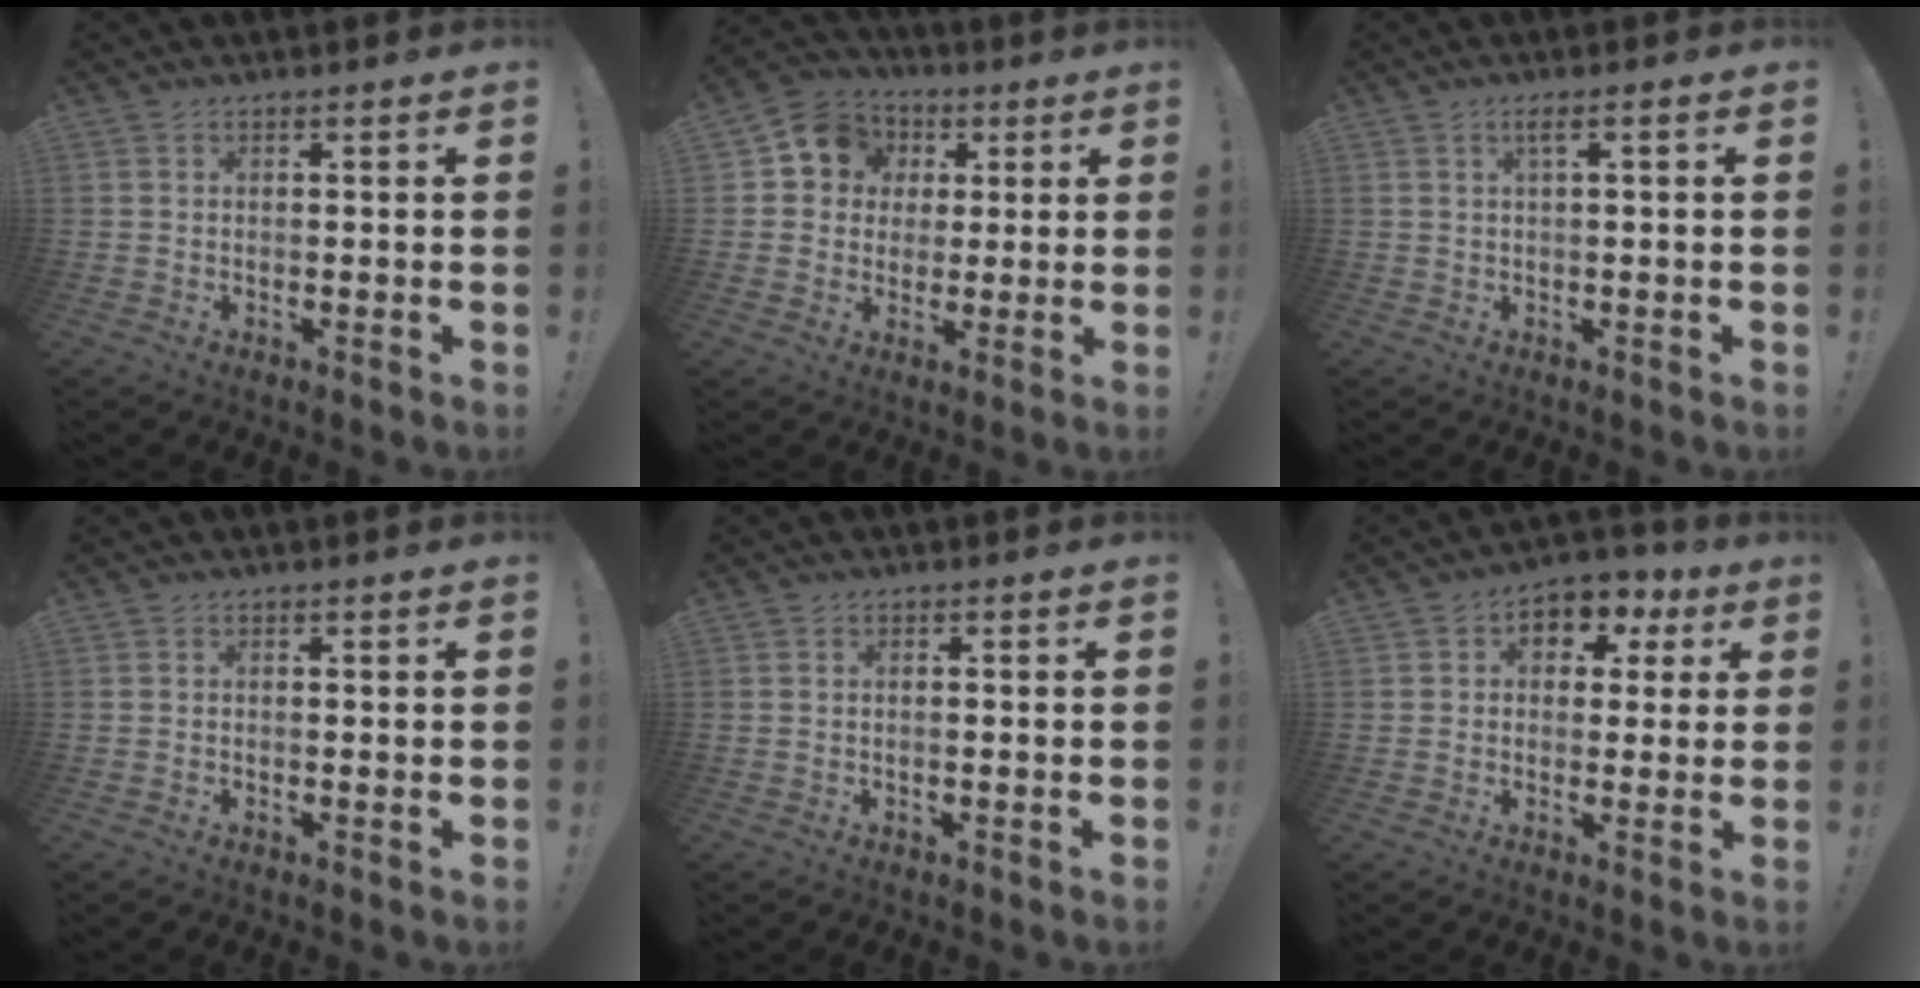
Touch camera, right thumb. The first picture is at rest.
{"total": 10.4, "force": [2.3, 9.4, 3.8], "torque": [-0.050, 0.004, 0.050]}
{"total": 2.5, "force": [0.4, -0.1, 2.5], "torque": [-0.044, 0.001, 0.003]}
{"total": 0.0}
{"total": 0.9, "force": [-0.4, -0.1, 0.8], "torque": [-0.009, -0.001, -0.009]}
{"total": 6.6, "force": [1.1, 5.7, 3.2], "torque": [-0.032, 0.001, 0.023]}